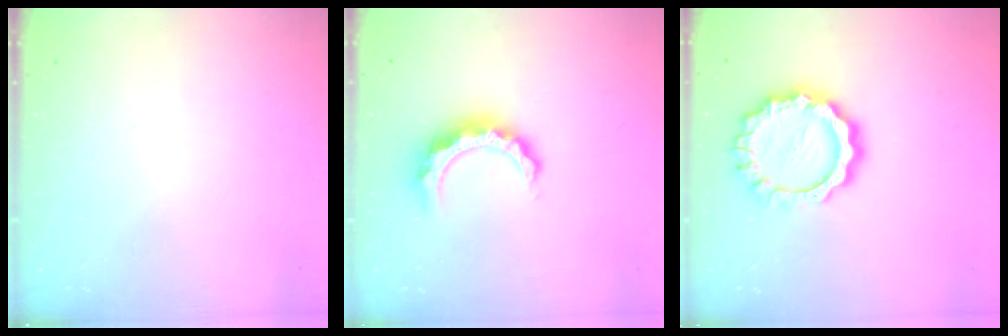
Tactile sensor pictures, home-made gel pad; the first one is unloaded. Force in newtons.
{"total": 8.4, "press": 8.4, "slide": 0.8}
{"total": 13.3, "press": 13.3, "slide": 1.1}